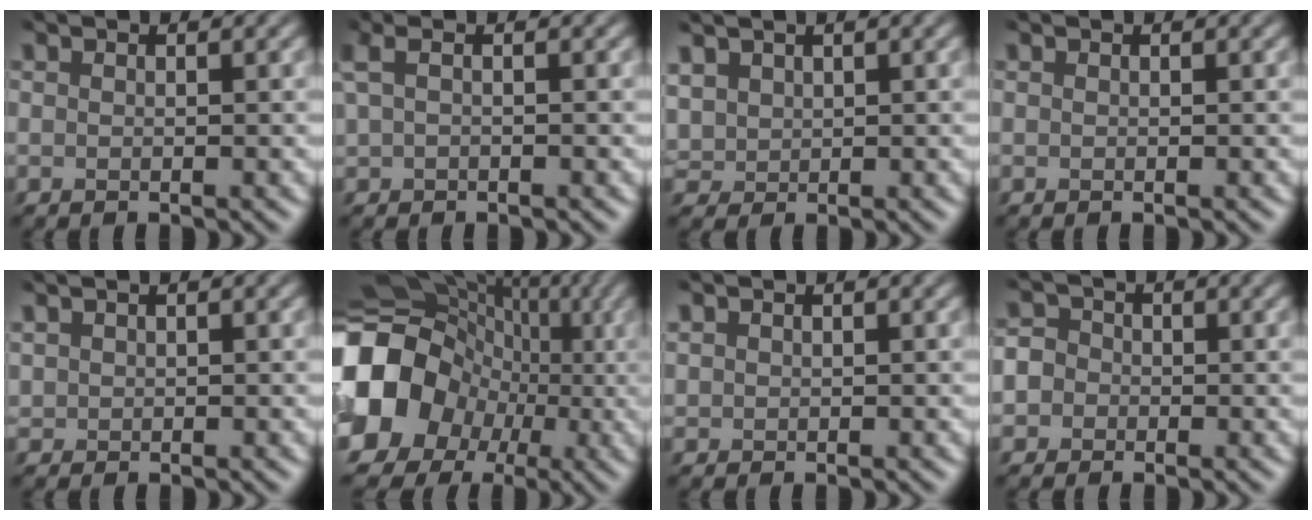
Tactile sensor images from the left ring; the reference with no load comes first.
{"total": 1.9, "force": [0.6, 0.8, 1.7], "torque": [-0.030, 0.011, 0.006]}
{"total": 1.9, "force": [1.4, 1.1, 0.5], "torque": [-0.025, 0.006, 0.042]}
{"total": 0.0}
{"total": 0.6, "force": [0.6, 0.1, 0.1], "torque": [-0.004, 0.006, 0.018]}
{"total": 16.3, "force": [-3.6, 14.0, 7.5], "torque": [-0.174, -0.015, -0.094]}
{"total": 0.6, "force": [0.4, -0.1, -0.4], "torque": [0.003, 0.004, 0.016]}
{"total": 2.4, "force": [-0.7, 2.2, 0.4], "torque": [-0.008, 0.008, -0.021]}